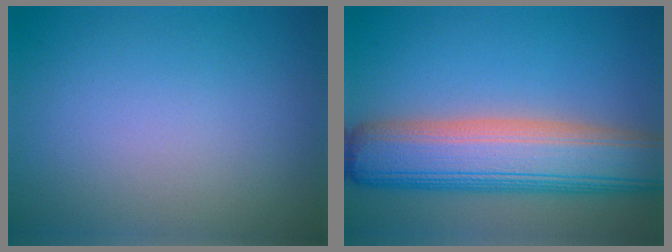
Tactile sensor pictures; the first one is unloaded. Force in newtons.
{"total": 10.6, "press": 10.5, "slide": 0.8}